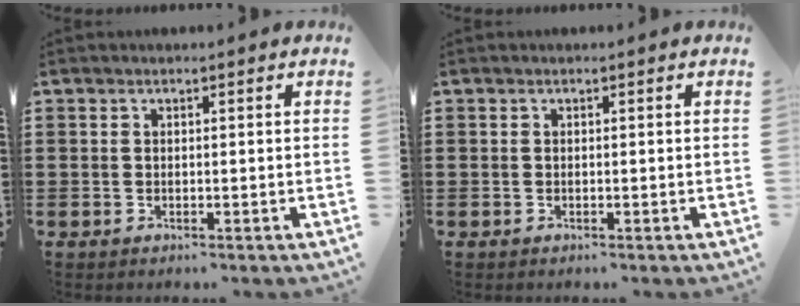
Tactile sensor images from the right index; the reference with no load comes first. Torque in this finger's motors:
{"motor_torque": [0.00, 0.00, 0.00, 0.00]}